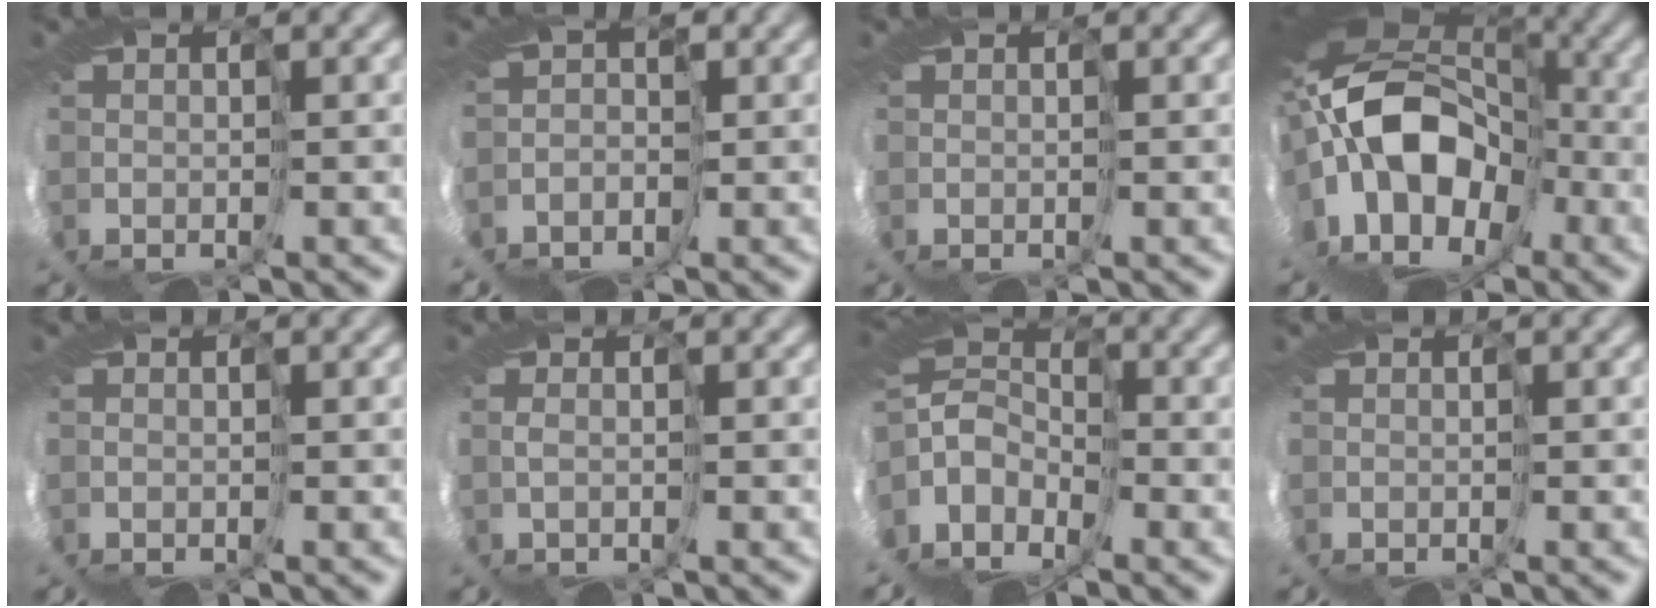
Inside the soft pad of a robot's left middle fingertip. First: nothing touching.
{"total": 2.0, "force": [-1.8, 0.8, -0.2], "torque": [0.021, -0.016, -0.015]}
{"total": 0.0}
{"total": 11.5, "force": [0.7, 7.6, 8.7], "torque": [-0.136, 0.007, 0.006]}
{"total": 0.0}
{"total": 0.8, "force": [0.4, -0.5, 0.5], "torque": [-0.025, 0.000, 0.007]}
{"total": 2.8, "force": [0.9, 1.8, 1.9], "torque": [-0.041, 0.018, -0.004]}
{"total": 0.0}